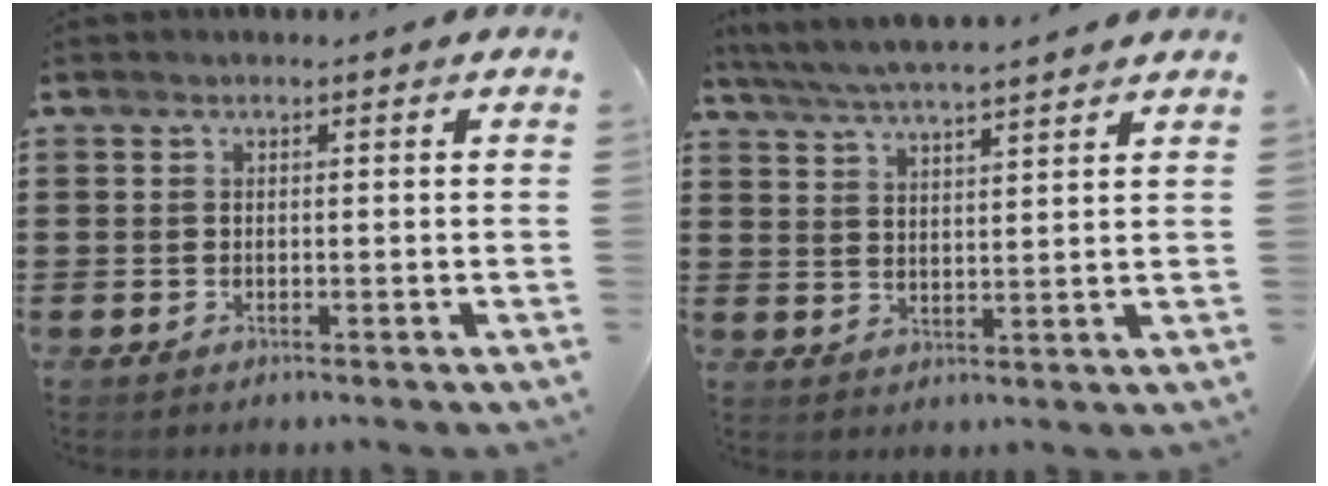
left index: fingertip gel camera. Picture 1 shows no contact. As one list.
[{"total": 4.9, "force": [4.6, -0.4, 1.6], "torque": [-0.046, -0.023, 0.081]}]